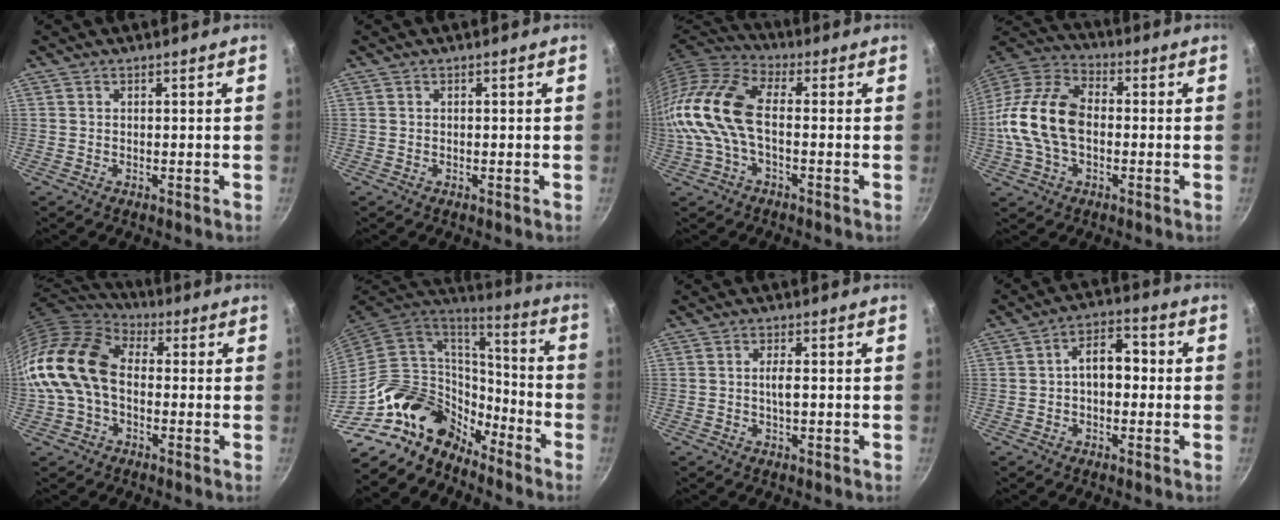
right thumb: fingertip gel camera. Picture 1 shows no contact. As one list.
[{"total": 0.0}, {"total": 14.4, "force": [-1.3, 7.5, 12.3], "torque": [-0.251, 0.031, -0.043]}, {"total": 17.0, "force": [-1.2, 10.9, 13.0], "torque": [-0.238, 0.036, -0.039]}, {"total": 17.2, "force": [-1.1, 12.0, 12.3], "torque": [-0.227, 0.039, -0.035]}, {"total": 18.7, "force": [-12.5, 11.3, 8.2], "torque": [-0.097, 0.089, -0.220]}, {"total": 2.3, "force": [-0.3, 0.8, 2.2], "torque": [-0.042, 0.005, -0.007]}, {"total": 7.7, "force": [-0.3, 5.0, 5.8], "torque": [-0.056, 0.027, -0.015]}]